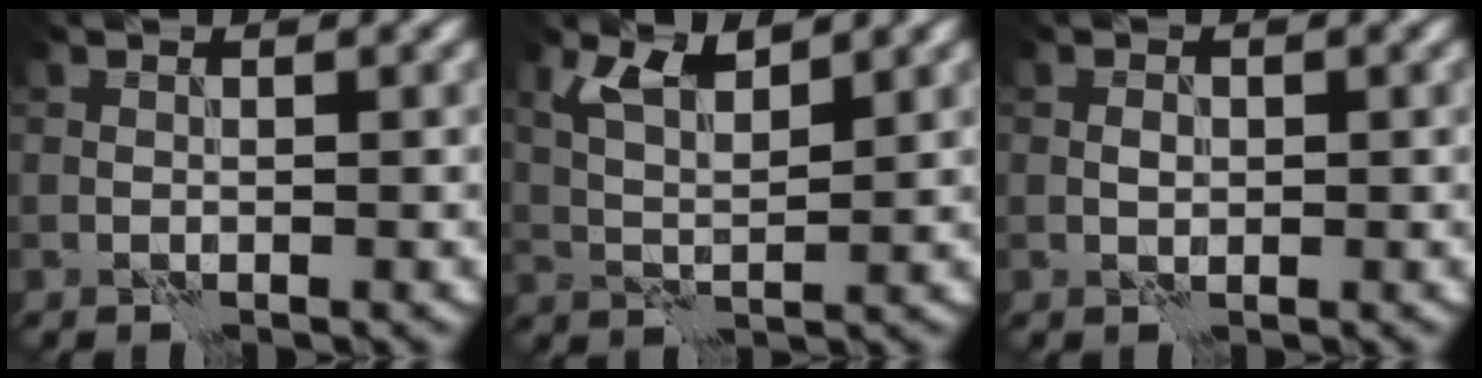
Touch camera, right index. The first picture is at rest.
{"total": 3.8, "force": [2.3, 1.2, 2.8], "torque": [-0.064, 0.002, 0.045]}
{"total": 1.0, "force": [0.0, 0.7, 0.7], "torque": [-0.011, 0.003, -0.003]}